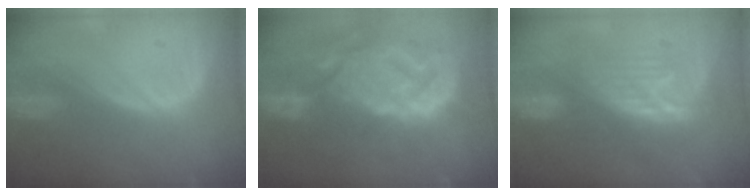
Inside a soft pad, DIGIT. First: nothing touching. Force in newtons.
{"total": 14.3, "press": 12.3, "slide": 7.4}
{"total": 8.2, "press": 7.3, "slide": 3.6}